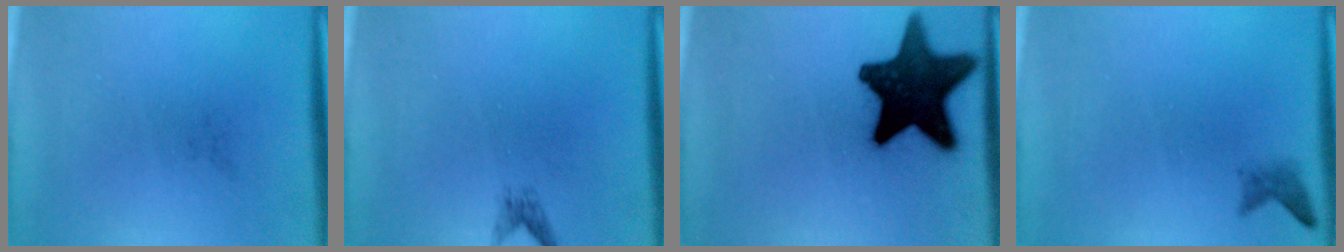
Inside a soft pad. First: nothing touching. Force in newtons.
{"total": 1.1}
{"total": 16.7}
{"total": 1.3}